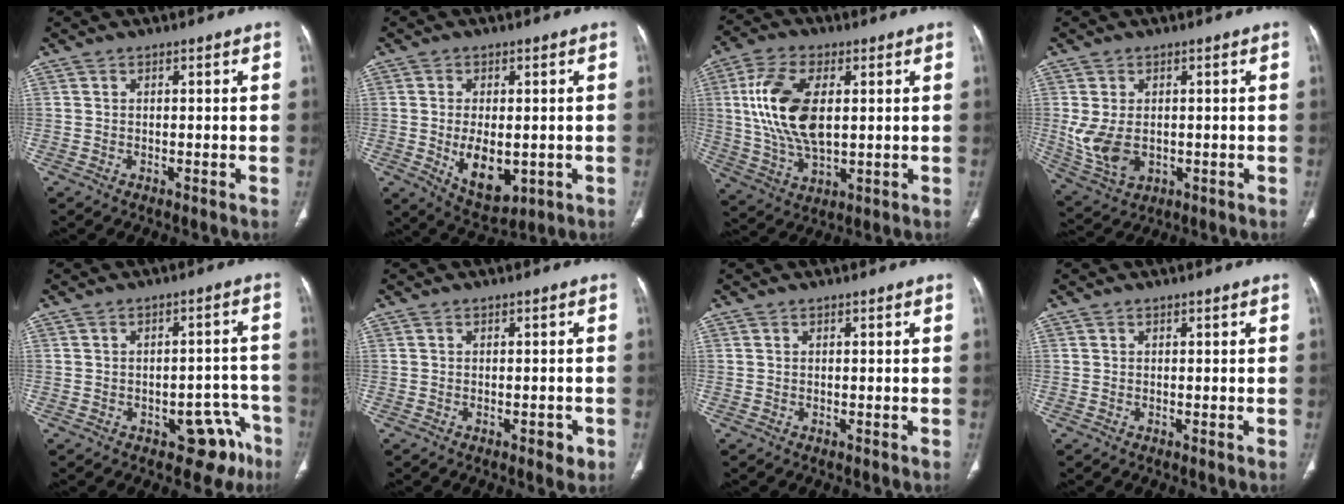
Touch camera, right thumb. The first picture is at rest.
{"total": 9.5, "force": [-1.6, 5.3, 7.6], "torque": [-0.108, -0.012, -0.010]}
{"total": 15.3, "force": [2.5, 8.1, 12.7], "torque": [-0.253, -0.004, 0.052]}
{"total": 8.2, "force": [-0.3, 5.6, 6.1], "torque": [-0.118, -0.008, 0.012]}
{"total": 8.6, "force": [-4.9, 5.1, 4.8], "torque": [-0.015, 0.042, -0.056]}
{"total": 2.2, "force": [-1.0, 1.1, 1.6], "torque": [-0.013, 0.002, -0.011]}
{"total": 0.0}
{"total": 0.0}